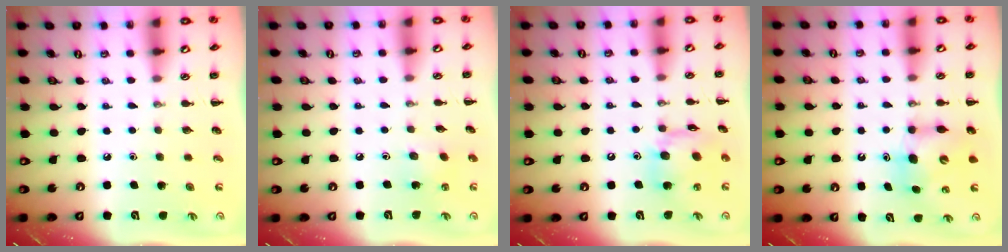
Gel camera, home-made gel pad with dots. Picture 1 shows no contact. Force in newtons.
{"total": 3.5, "press": 3.4, "slide": 0.8}
{"total": 13.6, "press": 13.5, "slide": 1.9}
{"total": 7.2, "press": 7.2, "slide": 0.4}